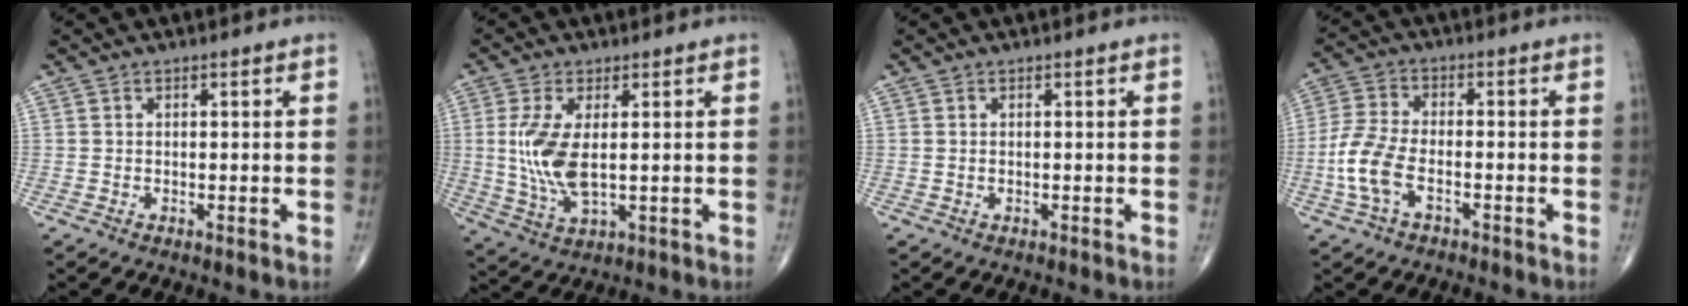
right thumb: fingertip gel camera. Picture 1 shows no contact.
{"total": 9.4, "force": [0.7, 4.0, 8.5], "torque": [-0.193, -0.012, 0.022]}
{"total": 0.0}
{"total": 8.3, "force": [-2.9, 4.2, 6.6], "torque": [-0.155, 0.022, -0.061]}